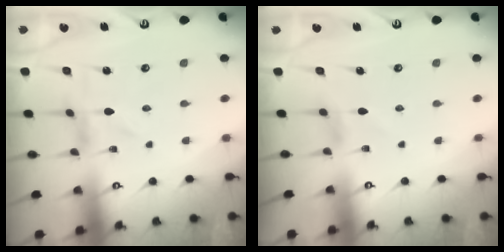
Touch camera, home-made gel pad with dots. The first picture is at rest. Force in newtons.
{"total": 2.7, "press": 2.7, "slide": 0.3}